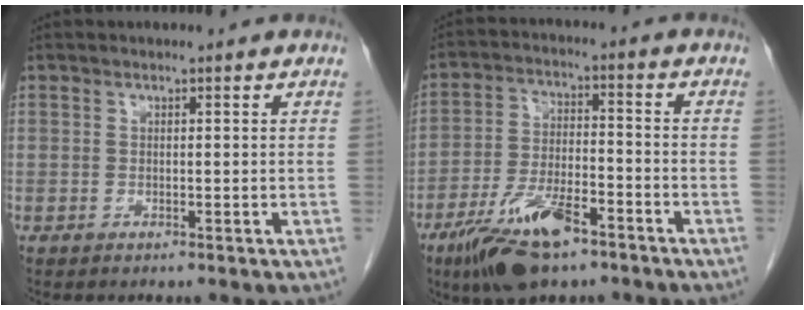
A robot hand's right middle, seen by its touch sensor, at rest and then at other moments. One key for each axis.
{"total": 12.0, "fx": -7.7, "fy": 3.7, "fz": 8.5, "tx": -0.166, "ty": -0.012, "tz": -0.135}